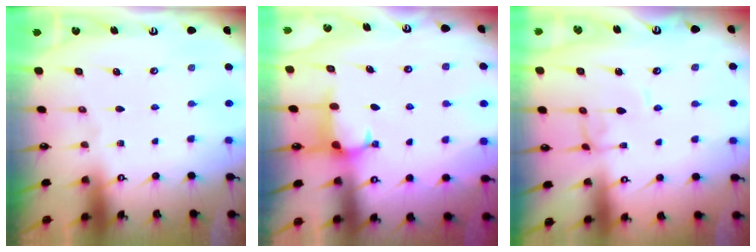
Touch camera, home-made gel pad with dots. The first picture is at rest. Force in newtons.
{"total": 2.2, "press": 2.2, "slide": 0.5}
{"total": 0.8, "press": 0.8, "slide": 0.2}